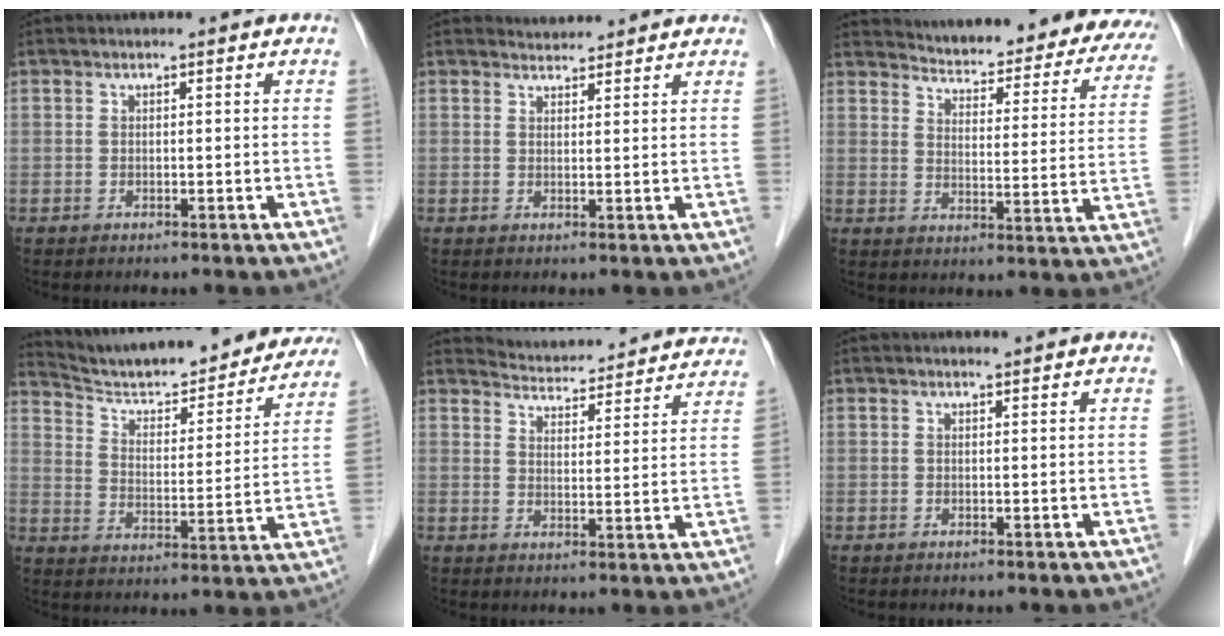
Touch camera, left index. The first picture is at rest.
{"total": 2.9, "force": [2.8, 0.6, -0.1], "torque": [-0.007, 0.016, 0.040]}
{"total": 27.0, "force": [25.4, 5.7, 7.1], "torque": [-0.091, -0.083, 0.288]}
{"total": 23.3, "force": [21.6, 4.1, 7.8], "torque": [-0.115, -0.024, 0.297]}
{"total": 18.5, "force": [18.0, 3.0, 3.2], "torque": [-0.036, -0.022, 0.216]}
{"total": 0.9, "force": [0.8, -0.1, 0.3], "torque": [-0.009, 0.001, 0.015]}